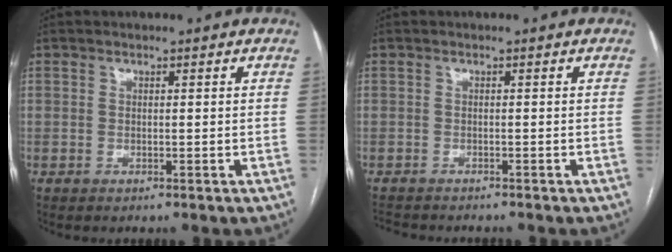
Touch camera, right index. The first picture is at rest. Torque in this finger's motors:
{"motor_torque": [-2.14, 0.00, -1.05, -0.21]}